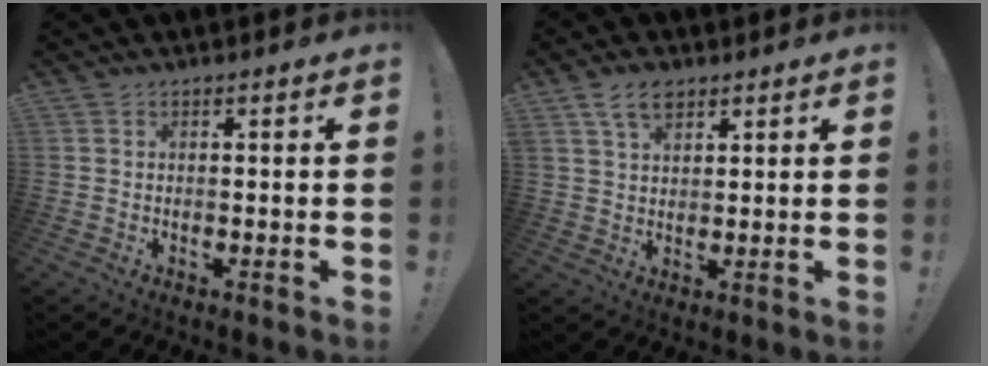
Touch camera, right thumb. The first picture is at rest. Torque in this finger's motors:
{"motor_torque": [0.03, 0.39, 1.05, 0.19, 0.11]}